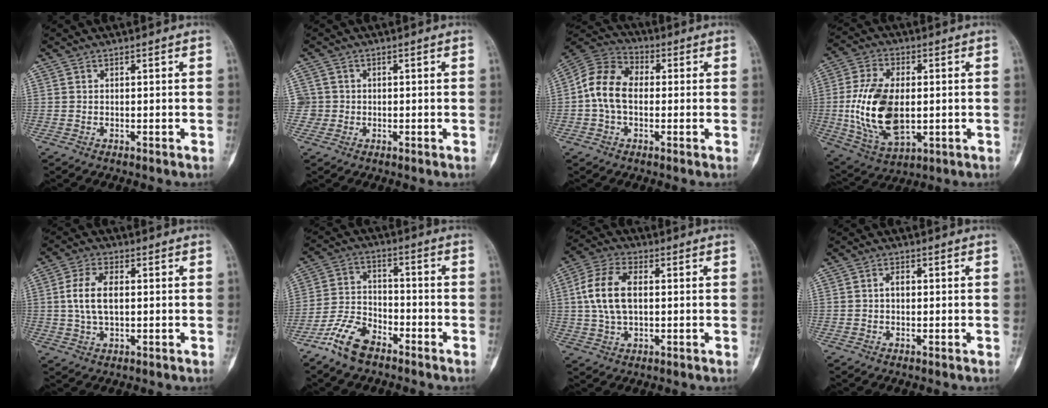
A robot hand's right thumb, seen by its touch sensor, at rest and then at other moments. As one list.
[{"total": 2.5, "force": [-0.1, 2.5, -0.1], "torque": [0.022, 0.009, -0.004]}, {"total": 10.7, "force": [-0.4, 7.5, 7.6], "torque": [-0.139, 0.032, -0.021]}, {"total": 17.2, "force": [-0.7, 9.9, 14.0], "torque": [-0.269, -0.003, 0.001]}, {"total": 7.5, "force": [0.7, 4.1, 6.3], "torque": [-0.125, 0.009, 0.012]}, {"total": 9.6, "force": [-6.7, 4.6, 5.2], "torque": [-0.106, 0.035, -0.137]}, {"total": 10.7, "force": [1.1, 6.2, 8.6], "torque": [-0.171, 0.016, 0.020]}, {"total": 1.9, "force": [0.0, 1.3, 1.4], "torque": [-0.017, 0.008, -0.002]}]